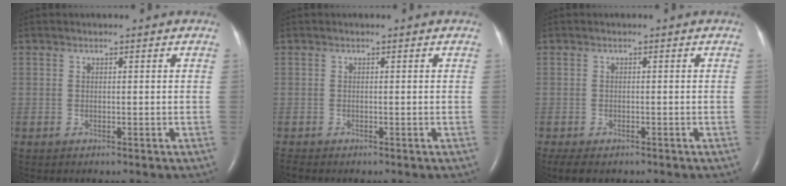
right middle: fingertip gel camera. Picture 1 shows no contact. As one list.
[{"total": 0.7, "force": [-0.7, 0.0, 0.2], "torque": [-0.009, -0.003, -0.013]}, {"total": 4.7, "force": [-3.4, 2.0, 2.4], "torque": [-0.042, -0.012, -0.051]}]